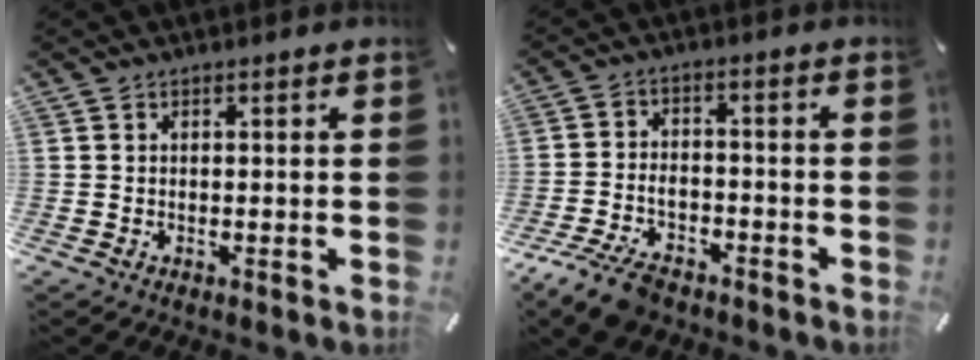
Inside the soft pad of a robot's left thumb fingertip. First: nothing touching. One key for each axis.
{"total": 7.8, "fx": -5.4, "fy": 4.2, "fz": 3.8, "tx": -0.077, "ty": 0.024, "tz": -0.101}